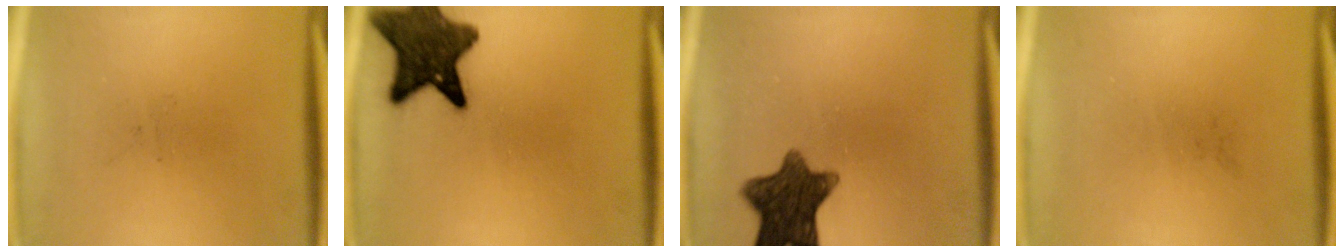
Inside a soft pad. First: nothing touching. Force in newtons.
{"total": 12.4}
{"total": 10.8}
{"total": 0.0}